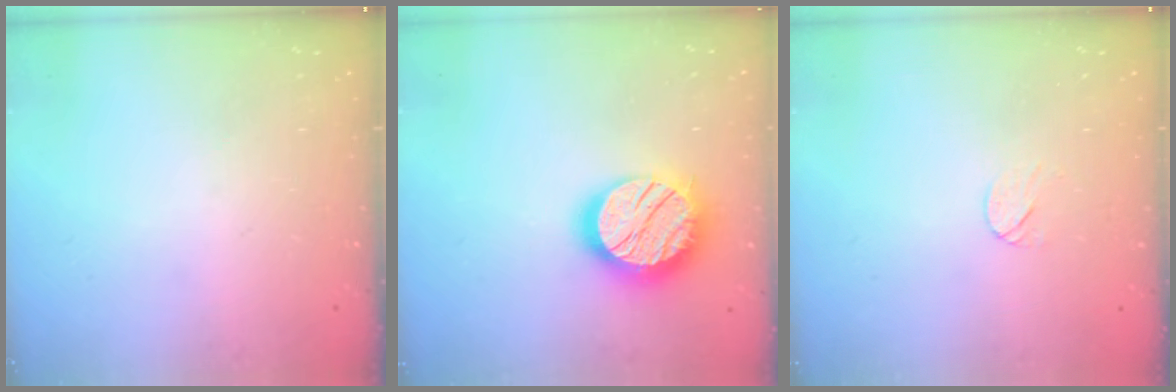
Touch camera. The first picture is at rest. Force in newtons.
{"total": 19.9, "press": 19.9, "slide": 1.3}
{"total": 4.0, "press": 4.0, "slide": 0.4}